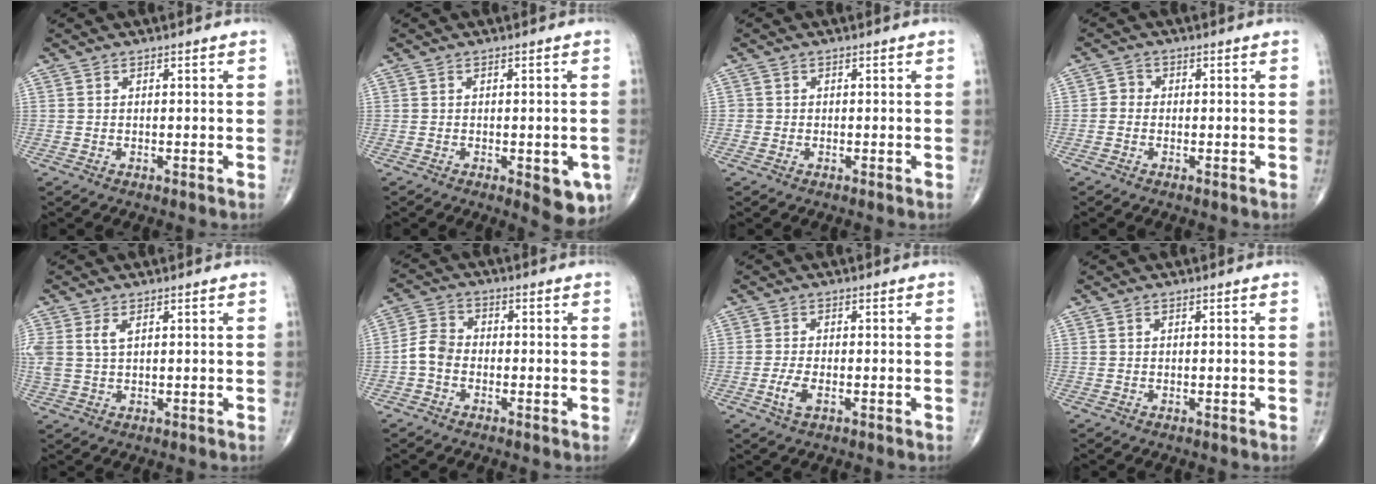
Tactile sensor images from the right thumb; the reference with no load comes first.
{"total": 6.7, "force": [-2.4, 2.7, 5.7], "torque": [-0.050, -0.007, -0.023]}
{"total": 1.0, "force": [-0.2, 0.9, 0.0], "torque": [0.008, 0.006, -0.007]}
{"total": 1.8, "force": [-0.5, 1.5, 0.8], "torque": [-0.003, 0.005, -0.019]}
{"total": 4.8, "force": [1.6, 2.6, 3.6], "torque": [-0.093, 0.010, 0.036]}
{"total": 4.8, "force": [-1.6, 3.6, 2.8], "torque": [-0.049, 0.018, -0.042]}
{"total": 3.2, "force": [-1.1, 1.4, 2.6], "torque": [-0.062, 0.001, -0.021]}
{"total": 0.0}